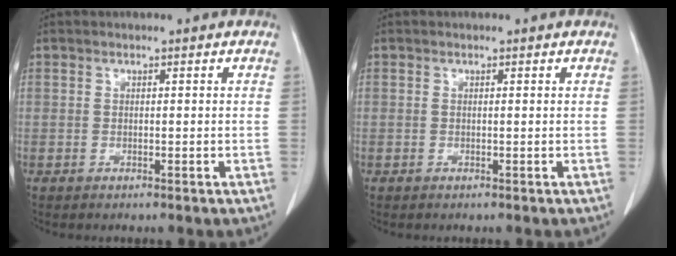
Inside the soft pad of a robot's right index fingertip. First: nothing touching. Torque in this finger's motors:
{"motor_torque": [-0.06, 0.08, 0.02, 0.01]}